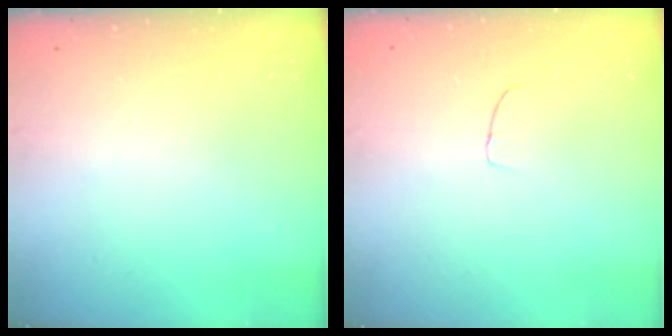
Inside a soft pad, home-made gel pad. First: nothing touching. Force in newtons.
{"total": 2.5, "press": 2.5, "slide": 0.1}